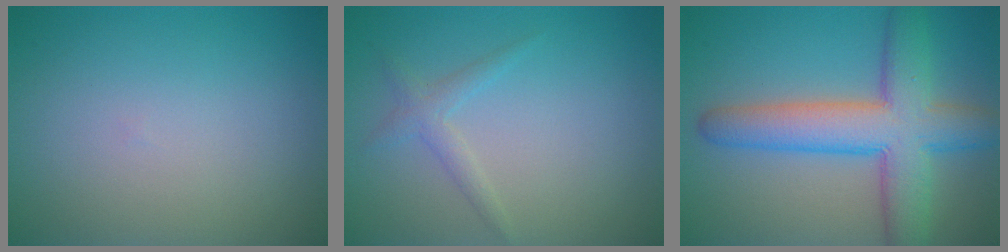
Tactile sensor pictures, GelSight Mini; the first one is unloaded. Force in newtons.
{"total": 1.5, "press": 1.5, "slide": 0.1}
{"total": 8.4, "press": 8.4, "slide": 0.2}